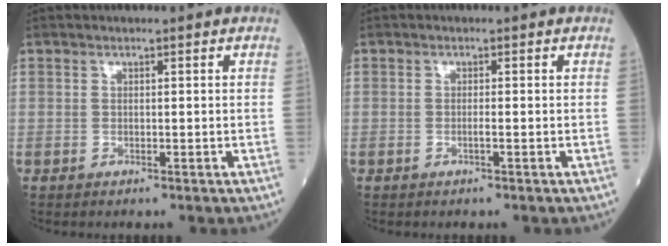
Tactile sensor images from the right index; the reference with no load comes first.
{"total": 0.9, "force": [-0.3, -0.1, 0.9], "torque": [-0.019, -0.001, -0.006]}